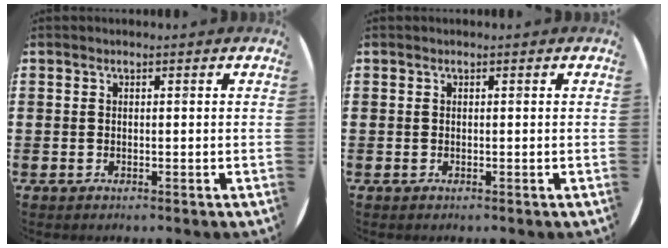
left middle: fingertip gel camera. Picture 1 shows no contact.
{"total": 0.0}